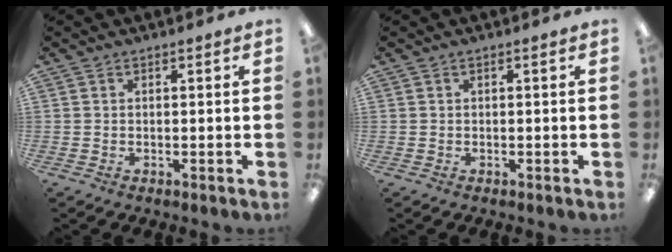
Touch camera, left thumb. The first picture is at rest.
{"total": 0.0}